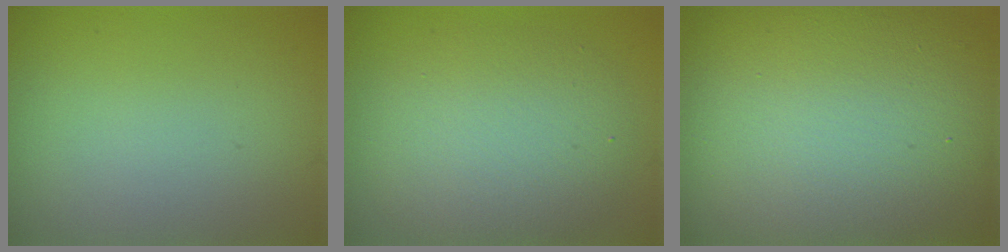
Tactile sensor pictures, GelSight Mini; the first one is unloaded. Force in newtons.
{"total": 5.8, "press": 5.8, "slide": 0.4}
{"total": 19.3, "press": 19.3, "slide": 0.3}